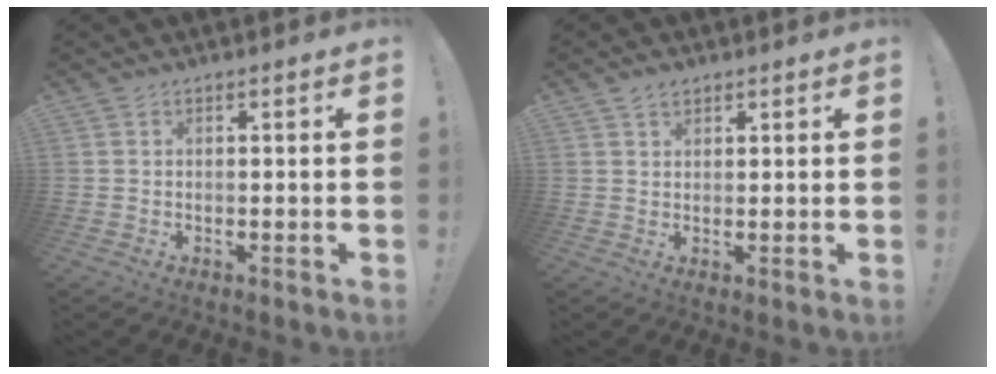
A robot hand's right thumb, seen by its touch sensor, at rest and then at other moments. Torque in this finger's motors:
{"motor_torque": [-0.22, 0.59, 0.36, -0.05, 0.00]}